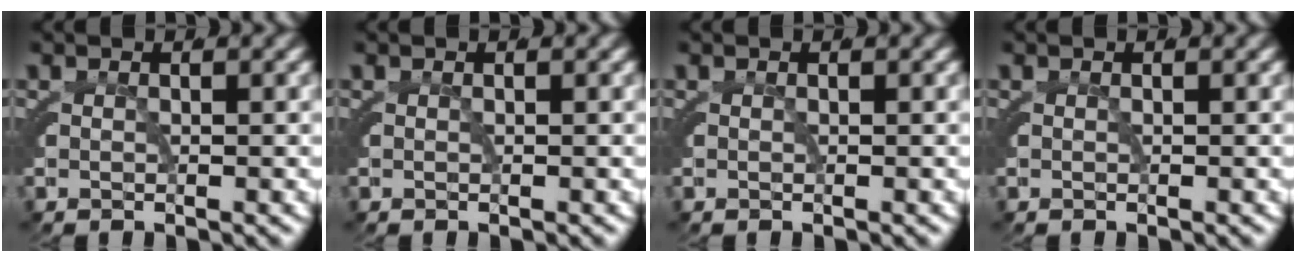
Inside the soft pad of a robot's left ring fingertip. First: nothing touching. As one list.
[{"total": 0.0}, {"total": 0.0}, {"total": 0.0}]